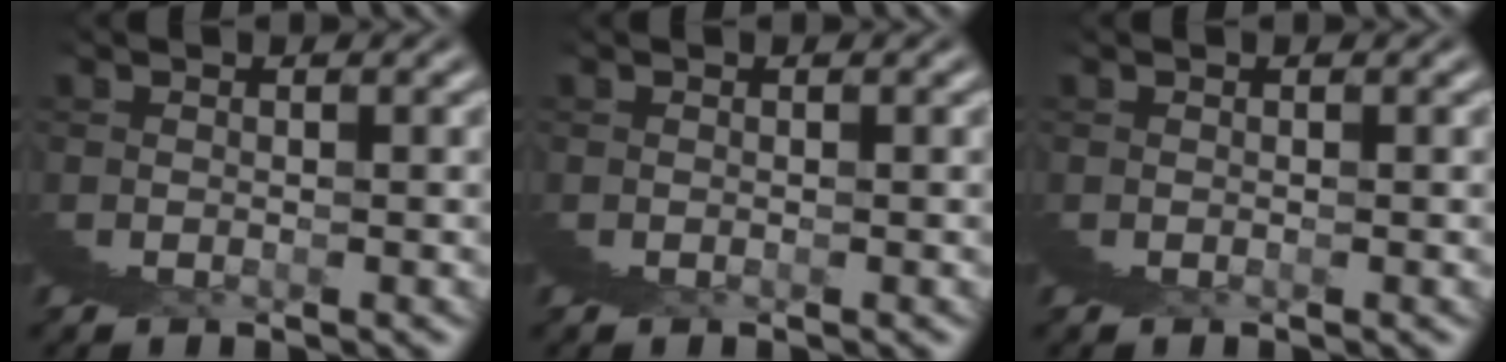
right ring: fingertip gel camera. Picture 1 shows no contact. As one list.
[{"total": 0.0}, {"total": 0.0}]